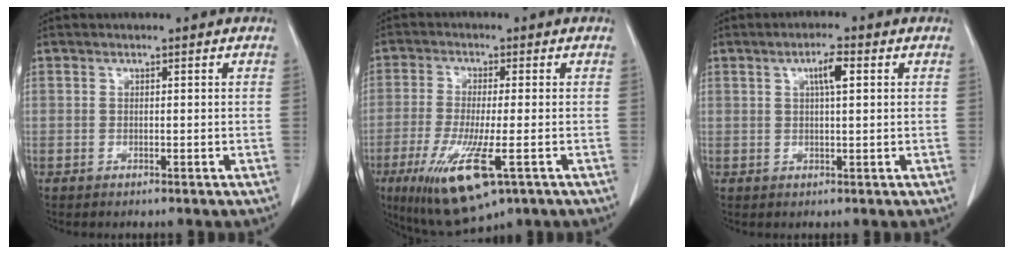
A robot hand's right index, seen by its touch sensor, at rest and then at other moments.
{"total": 12.3, "force": [-5.4, 2.4, 10.8], "torque": [-0.205, -0.038, -0.086]}
{"total": 3.5, "force": [1.2, 0.5, 3.3], "torque": [-0.058, 0.003, 0.019]}